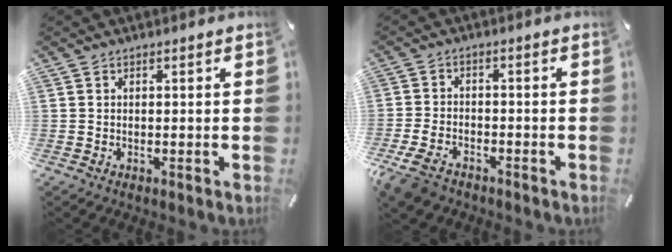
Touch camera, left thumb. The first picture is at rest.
{"total": 6.5, "force": [-4.6, 3.5, 3.0], "torque": [-0.083, 0.008, -0.090]}